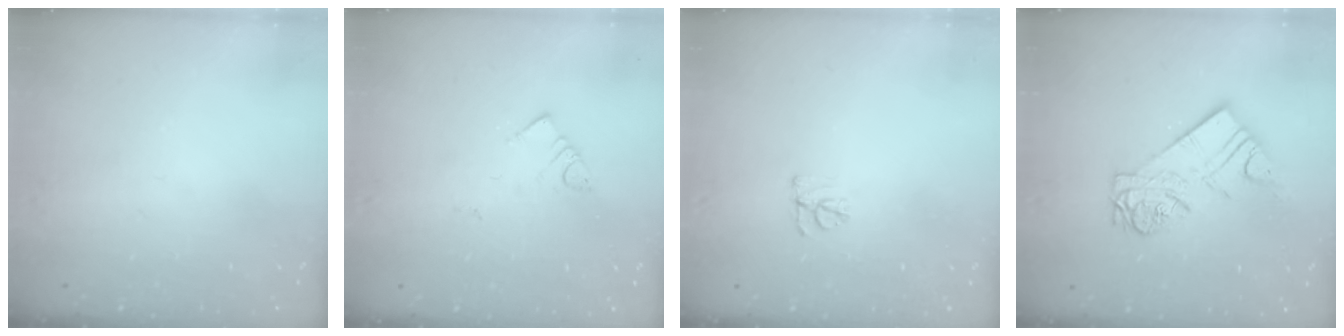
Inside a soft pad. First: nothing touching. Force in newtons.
{"total": 2.9, "press": 2.9, "slide": 0.3}
{"total": 5.6, "press": 5.5, "slide": 0.6}
{"total": 11.0, "press": 11.0, "slide": 1.1}